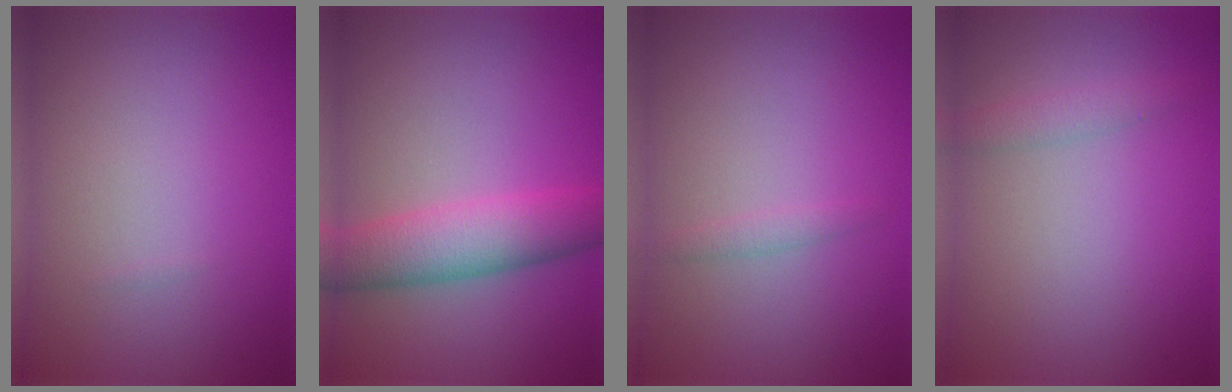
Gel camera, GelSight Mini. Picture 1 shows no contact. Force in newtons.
{"total": 5.5, "press": 5.5, "slide": 0.4}
{"total": 0.9, "press": 0.9, "slide": 0.0}
{"total": 1.4, "press": 1.4, "slide": 0.1}